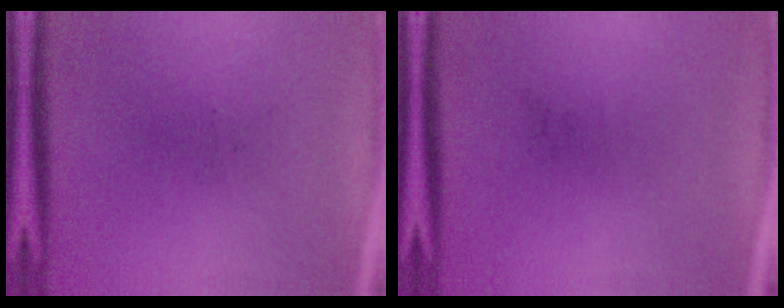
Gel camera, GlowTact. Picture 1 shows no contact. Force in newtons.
{"total": 0.0}